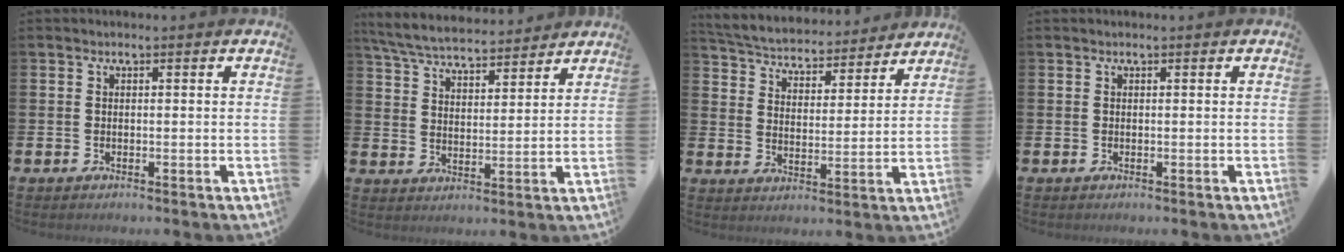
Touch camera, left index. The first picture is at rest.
{"total": 6.5, "force": [6.2, 1.0, 1.4], "torque": [-0.056, -0.034, 0.112]}
{"total": 5.0, "force": [4.8, 1.2, 0.5], "torque": [-0.040, -0.042, 0.078]}
{"total": 0.0}